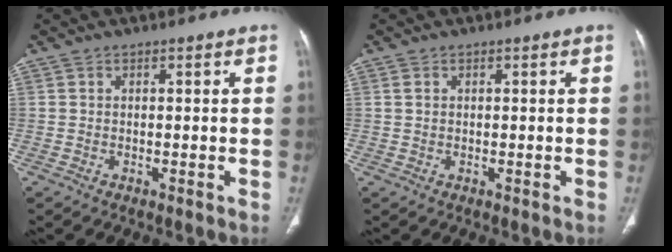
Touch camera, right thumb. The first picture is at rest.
{"total": 0.9, "force": [0.4, 0.6, 0.6], "torque": [-0.012, 0.001, 0.008]}